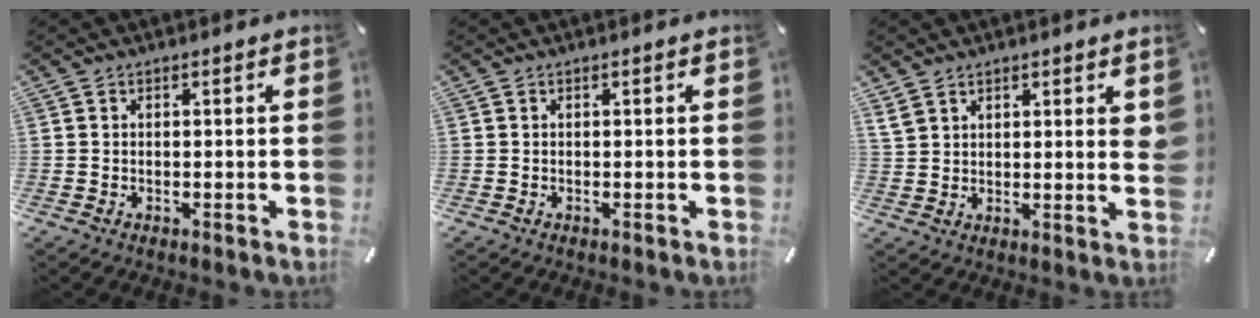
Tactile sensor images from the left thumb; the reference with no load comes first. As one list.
[{"total": 0.0}, {"total": 4.0, "force": [2.8, 2.0, 2.0], "torque": [-0.037, -0.005, 0.053]}]